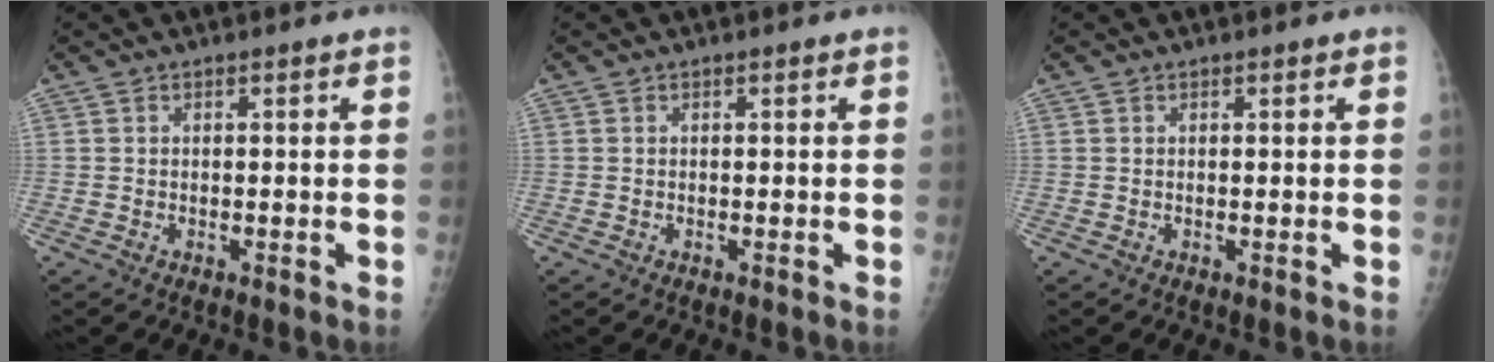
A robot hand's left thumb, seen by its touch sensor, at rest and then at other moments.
{"total": 0.0}
{"total": 0.0}